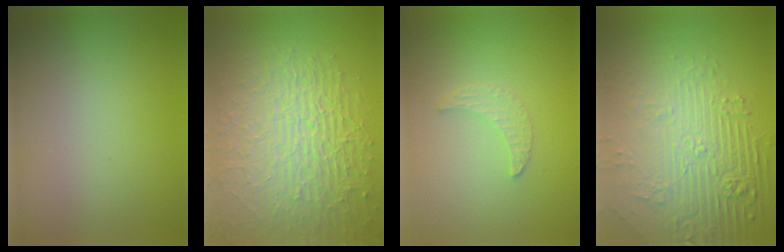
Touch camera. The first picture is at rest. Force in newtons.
{"total": 10.5, "press": 6.7, "slide": 8.1}
{"total": 1.6, "press": 1.5, "slide": 0.4}
{"total": 8.9, "press": 6.1, "slide": 6.4}